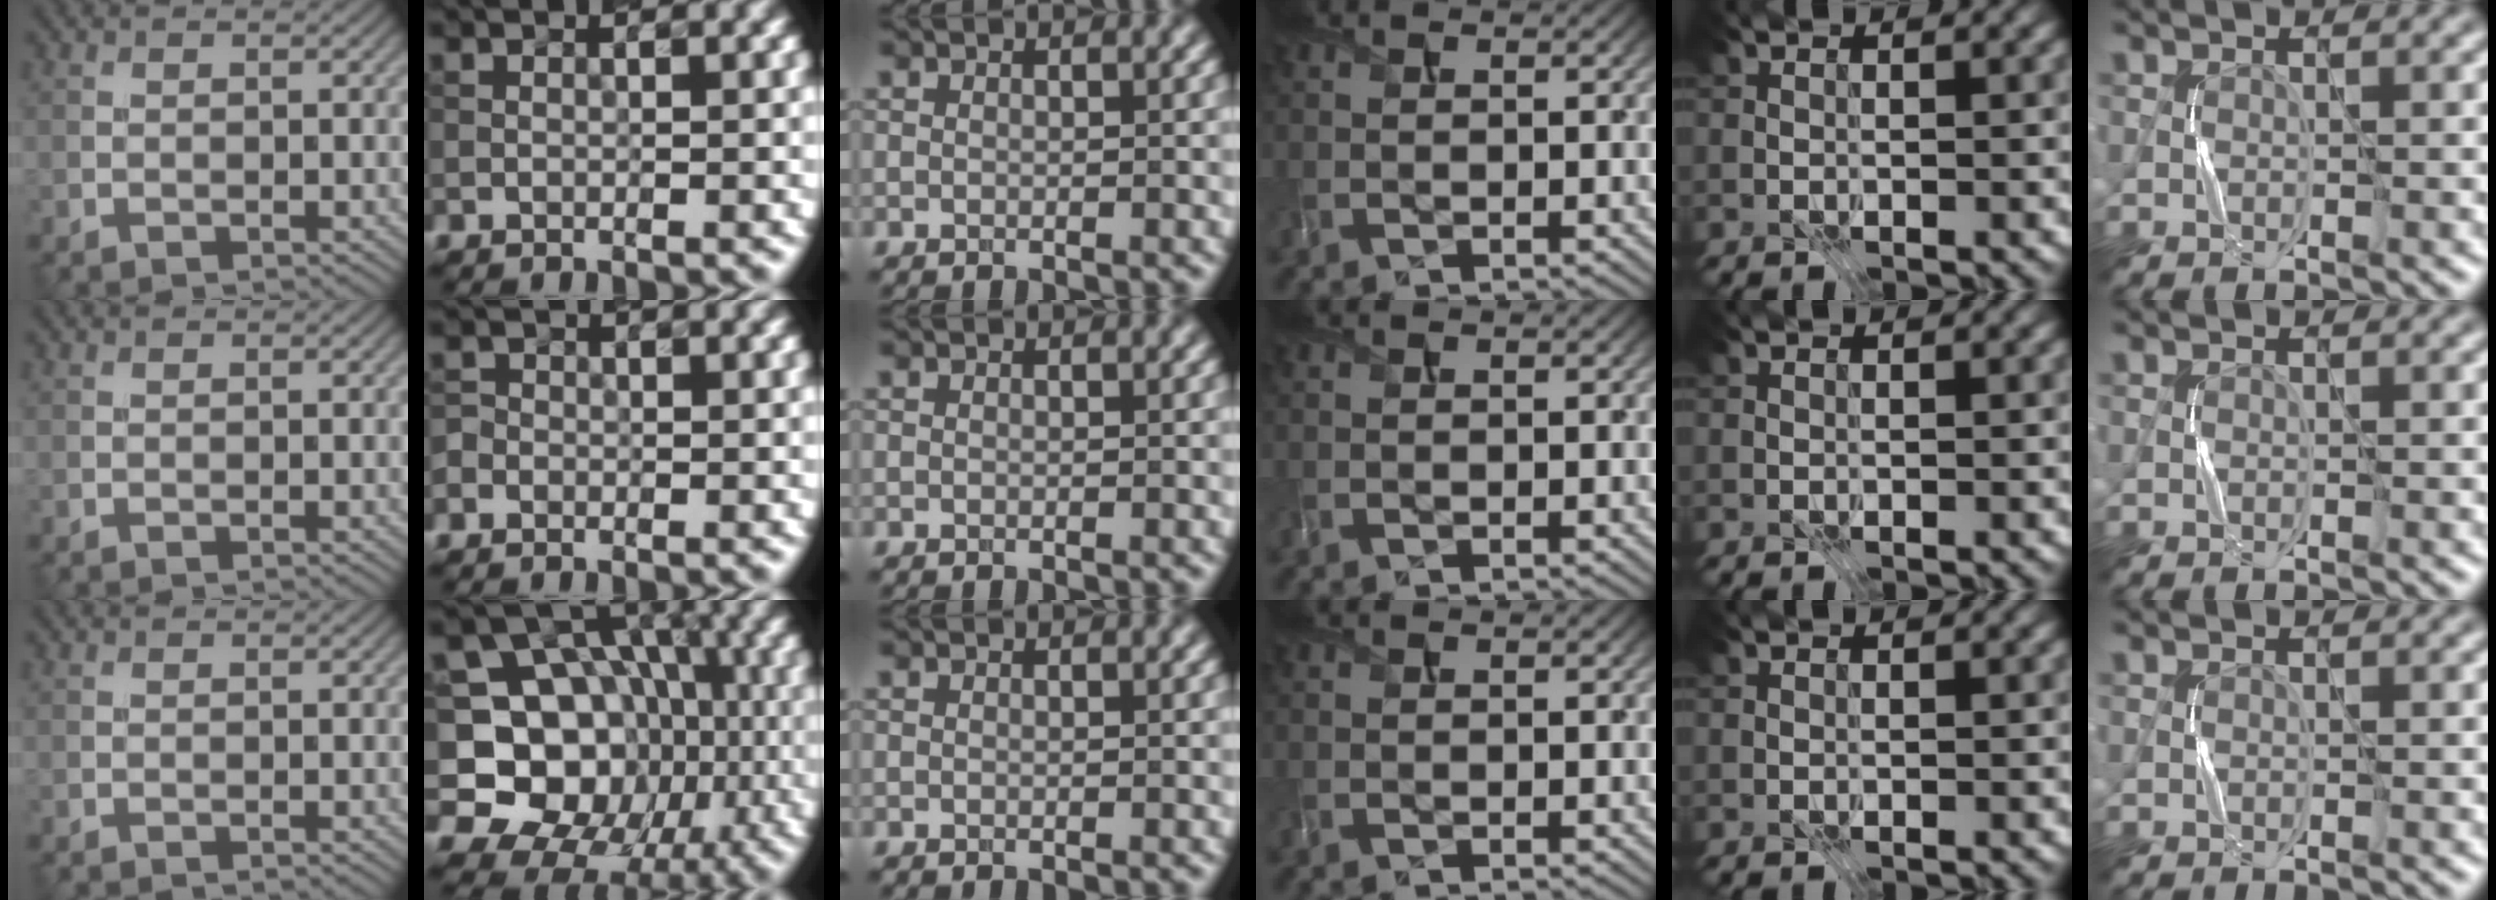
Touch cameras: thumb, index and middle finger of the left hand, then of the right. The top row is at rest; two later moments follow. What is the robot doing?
{"motion": "press", "object": "joystick"}